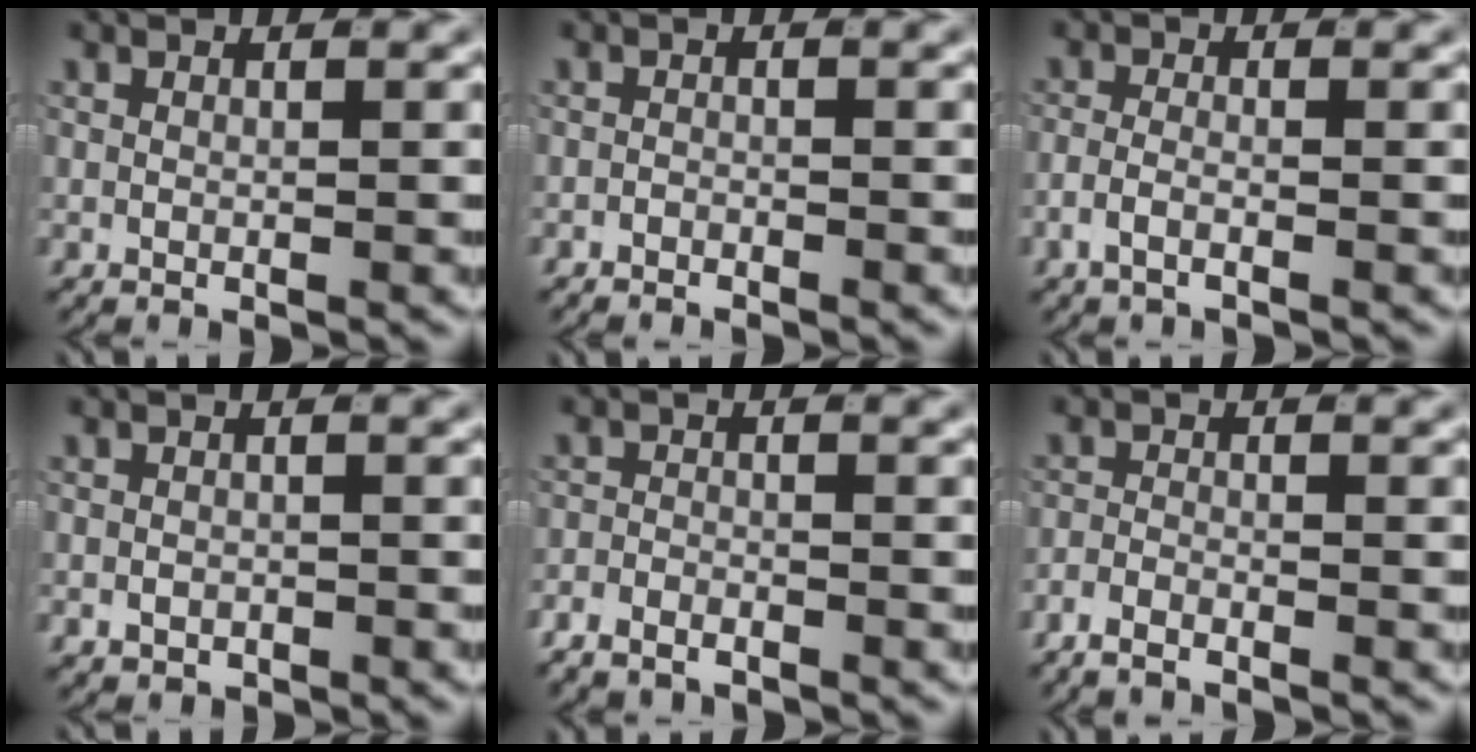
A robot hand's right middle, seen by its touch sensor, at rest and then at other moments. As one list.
[{"total": 1.0, "force": [-1.0, 0.0, 0.0], "torque": [0.002, -0.004, -0.019]}, {"total": 2.1, "force": [-1.4, 0.6, 1.5], "torque": [-0.038, -0.004, -0.026]}, {"total": 1.1, "force": [-0.6, 0.8, 0.4], "torque": [-0.005, -0.006, -0.006]}, {"total": 2.5, "force": [-2.3, 0.9, 0.6], "torque": [-0.007, -0.004, -0.044]}, {"total": 2.3, "force": [-2.1, 0.5, 0.9], "torque": [-0.017, -0.001, -0.042]}]